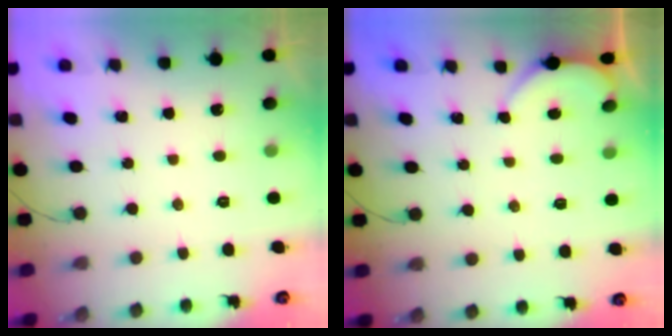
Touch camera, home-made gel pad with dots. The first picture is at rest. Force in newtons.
{"total": 1.4, "press": 1.4, "slide": 0.2}